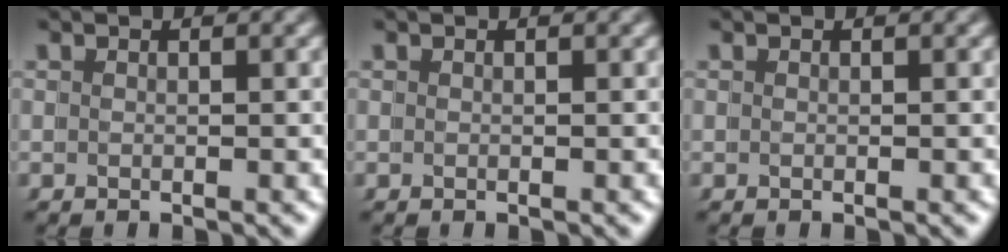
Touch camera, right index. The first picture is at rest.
{"total": 0.0}
{"total": 0.0}